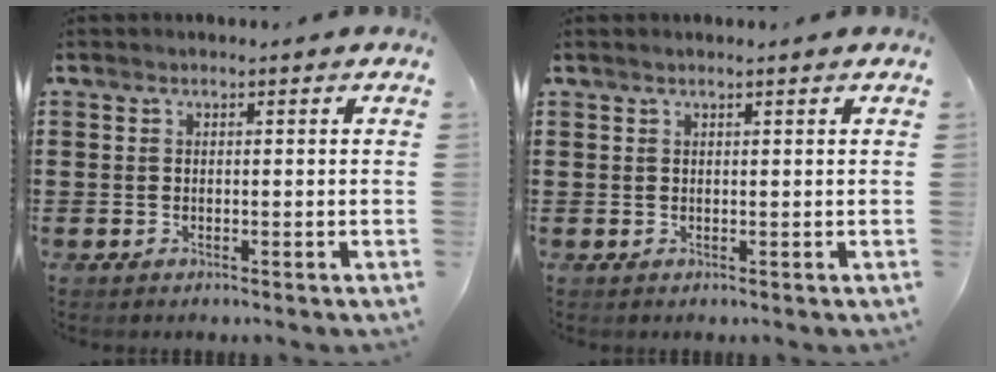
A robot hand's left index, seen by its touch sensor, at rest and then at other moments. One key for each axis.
{"total": 0.6, "fx": 0.4, "fy": -0.1, "fz": 0.4, "tx": -0.007, "ty": 0.000, "tz": 0.009}